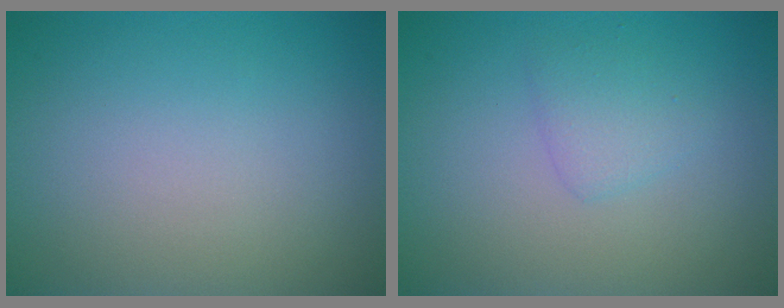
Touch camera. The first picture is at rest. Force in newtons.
{"total": 1.6, "press": 1.6, "slide": 0.1}